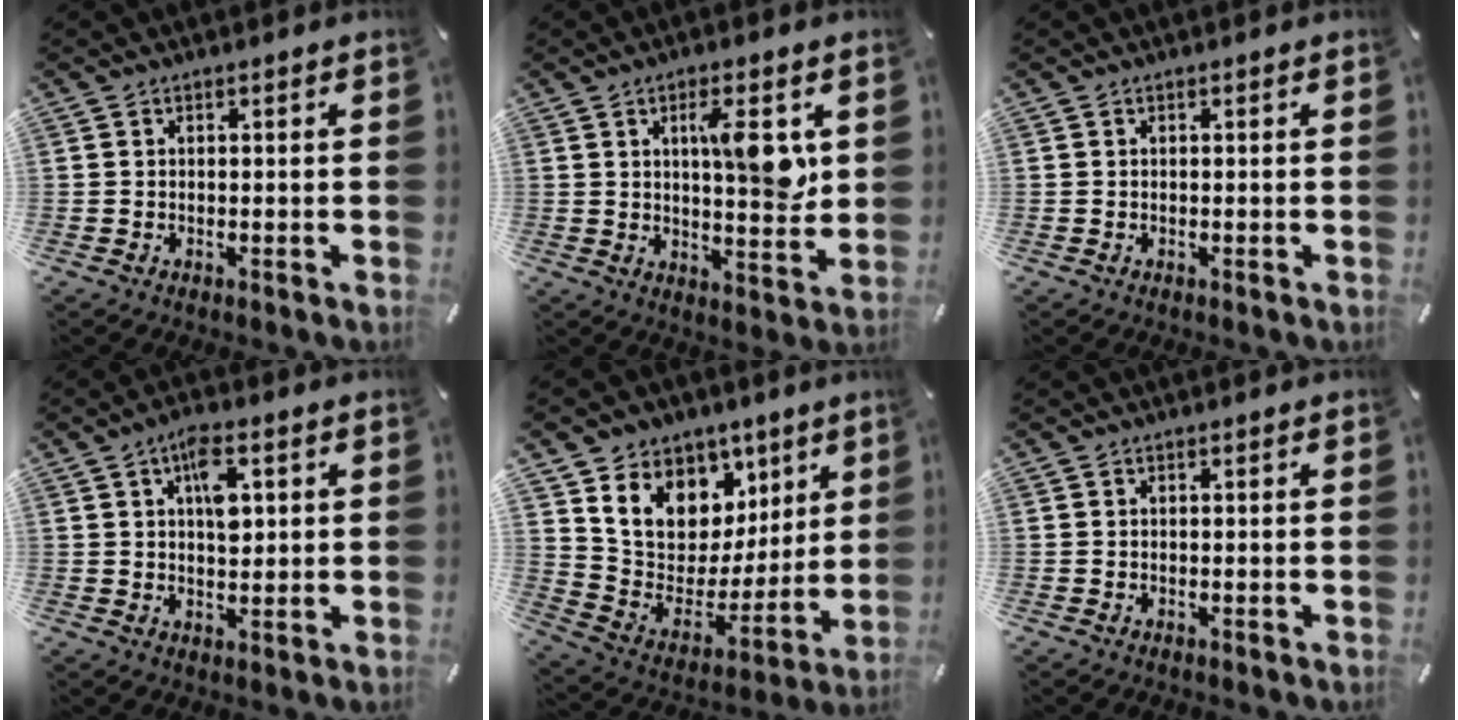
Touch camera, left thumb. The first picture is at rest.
{"total": 10.4, "force": [3.2, 3.1, 9.4], "torque": [-0.136, -0.016, 0.044]}
{"total": 0.0}
{"total": 7.9, "force": [2.5, 4.1, 6.3], "torque": [-0.098, -0.001, 0.038]}
{"total": 13.8, "force": [7.1, 10.9, 4.7], "torque": [-0.077, -0.060, 0.134]}
{"total": 0.0}